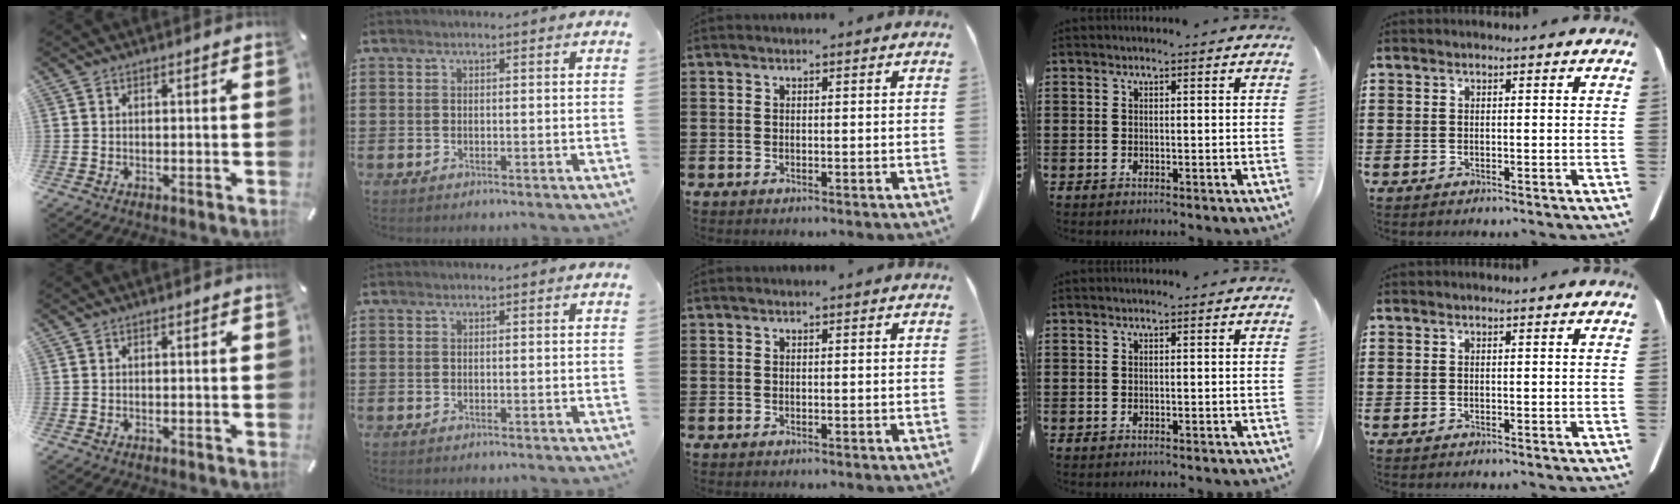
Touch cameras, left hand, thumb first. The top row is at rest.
{}